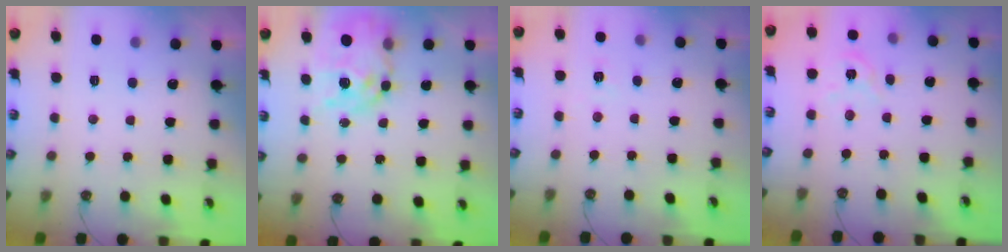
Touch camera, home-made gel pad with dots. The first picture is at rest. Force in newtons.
{"total": 13.3, "press": 13.2, "slide": 1.4}
{"total": 2.6, "press": 2.6, "slide": 0.2}
{"total": 3.3, "press": 3.3, "slide": 0.2}